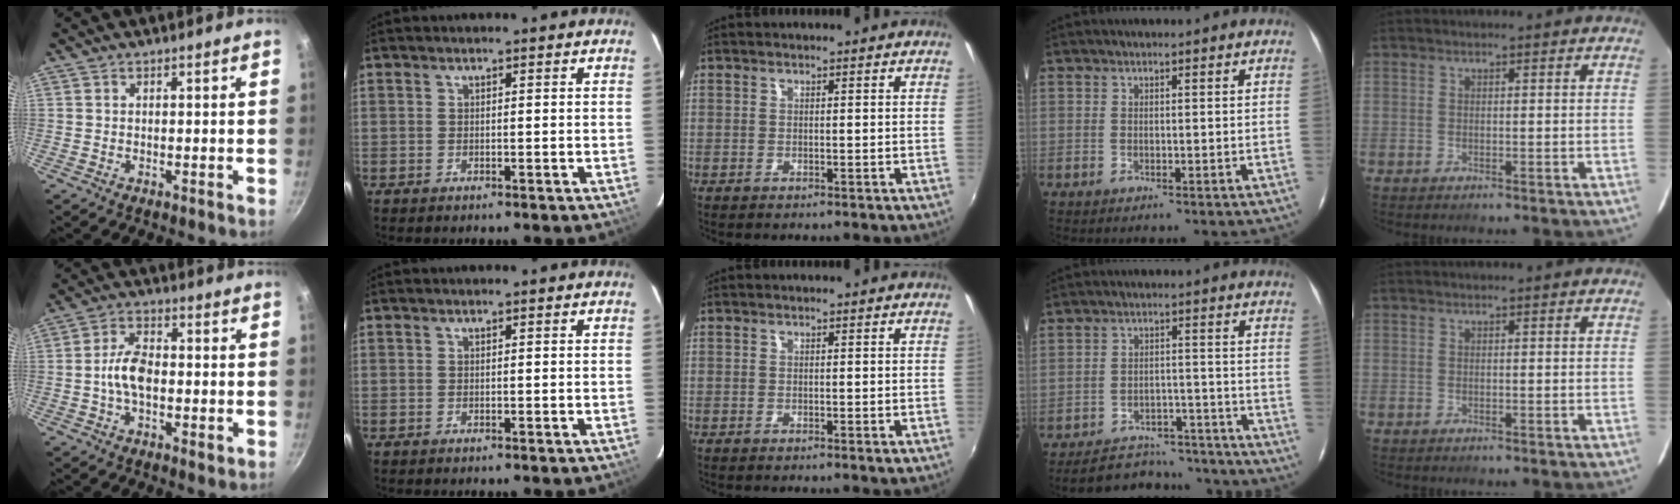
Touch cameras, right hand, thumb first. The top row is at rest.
{"thumb": {"total": 8.4, "force": [-0.6, 4.5, 7.1], "torque": [-0.129, 0.011, -0.022]}, "ring": {"total": 17.7, "force": [-16.1, 5.8, 4.7], "torque": [-0.108, 0.037, -0.200]}}